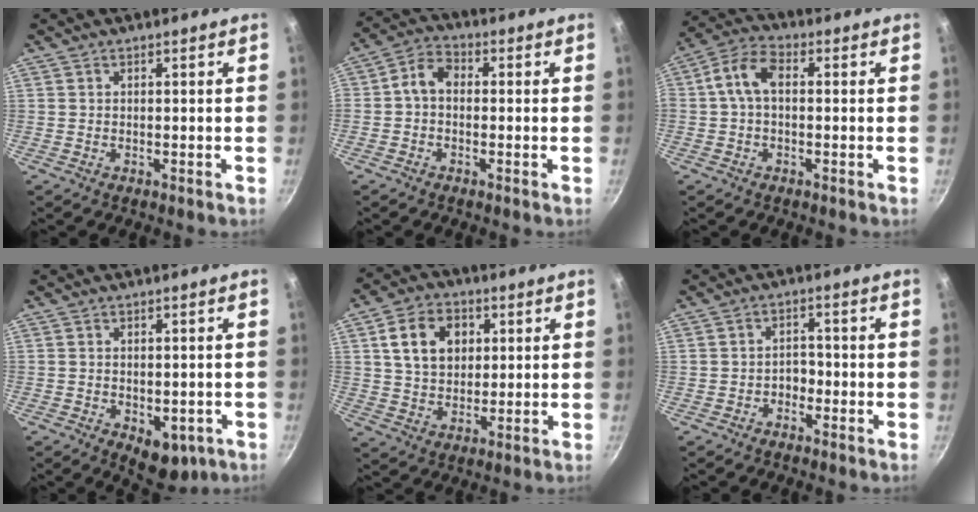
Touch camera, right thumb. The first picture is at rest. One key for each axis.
{"total": 5.3, "fx": -0.3, "fy": 4.0, "fz": 3.6, "tx": -0.058, "ty": 0.022, "tz": -0.022}
{"total": 7.3, "fx": 0.4, "fy": 4.4, "fz": 5.8, "tx": -0.113, "ty": 0.031, "tz": -0.005}
{"total": 7.0, "fx": -2.2, "fy": 4.4, "fz": 5.0, "tx": -0.040, "ty": 0.001, "tz": -0.018}
{"total": 11.5, "fx": 3.2, "fy": 8.5, "fz": 7.0, "tx": -0.098, "ty": 0.002, "tz": 0.052}
{"total": 2.6, "fx": -1.3, "fy": 1.9, "fz": 1.3, "tx": 0.001, "ty": 0.019, "tz": -0.024}